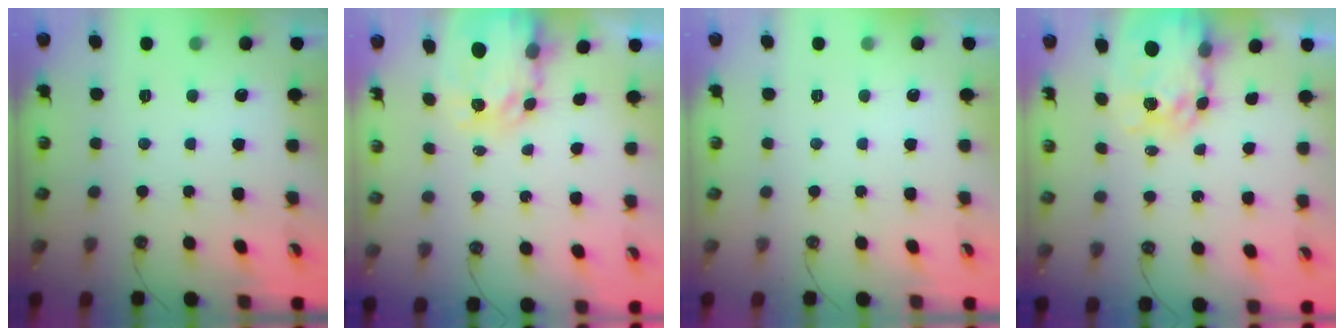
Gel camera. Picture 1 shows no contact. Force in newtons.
{"total": 6.3, "press": 6.3, "slide": 0.6}
{"total": 0.0}
{"total": 9.2, "press": 9.1, "slide": 0.8}